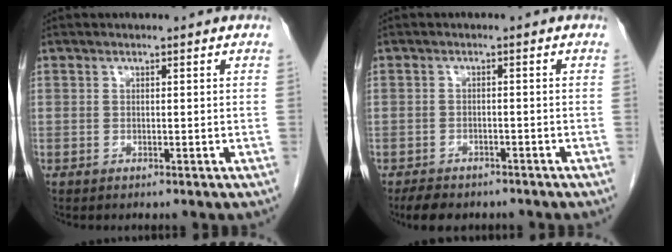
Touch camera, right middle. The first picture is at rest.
{"total": 6.2, "force": [-5.1, 2.5, 2.4], "torque": [-0.041, -0.007, -0.071]}